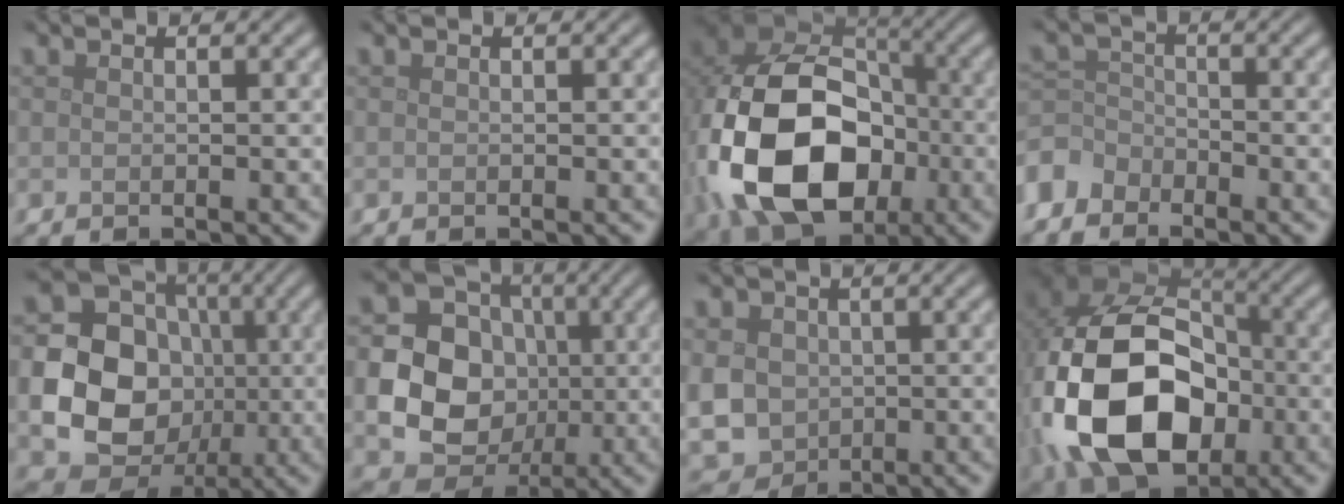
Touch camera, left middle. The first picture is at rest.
{"total": 0.0}
{"total": 16.4, "force": [-3.4, 11.8, 10.8], "torque": [-0.229, -0.037, -0.061]}
{"total": 3.4, "force": [-2.9, 1.8, 0.5], "torque": [-0.012, 0.001, -0.072]}
{"total": 14.0, "force": [-1.1, 12.5, 6.2], "torque": [-0.122, -0.012, -0.035]}
{"total": 12.5, "force": [-0.6, 11.3, 5.3], "torque": [-0.113, 0.006, -0.026]}
{"total": 6.6, "force": [-0.4, 5.8, 3.1], "torque": [-0.072, -0.012, -0.013]}
{"total": 17.0, "force": [-3.4, 11.9, 11.6], "torque": [-0.250, -0.036, -0.059]}